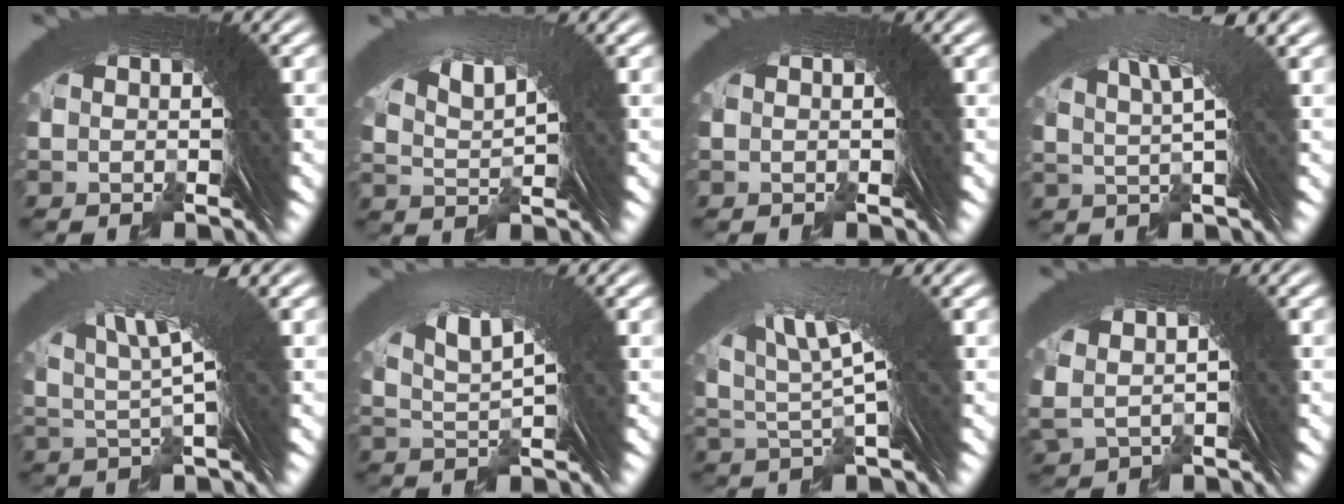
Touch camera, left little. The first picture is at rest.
{"total": 2.5, "force": [1.8, -0.7, 1.6], "torque": [-0.024, 0.008, 0.039]}
{"total": 0.0}
{"total": 4.3, "force": [2.4, -0.5, 3.6], "torque": [-0.036, 0.019, 0.040]}
{"total": 5.7, "force": [2.8, 0.8, 4.9], "torque": [-0.068, 0.011, 0.045]}
{"total": 3.7, "force": [2.1, 0.4, 2.9], "torque": [-0.048, 0.009, 0.040]}
{"total": 6.1, "force": [2.9, 1.4, 5.2], "torque": [-0.079, 0.012, 0.050]}
{"total": 2.3, "force": [1.2, 1.1, 1.5], "torque": [-0.034, 0.001, 0.033]}